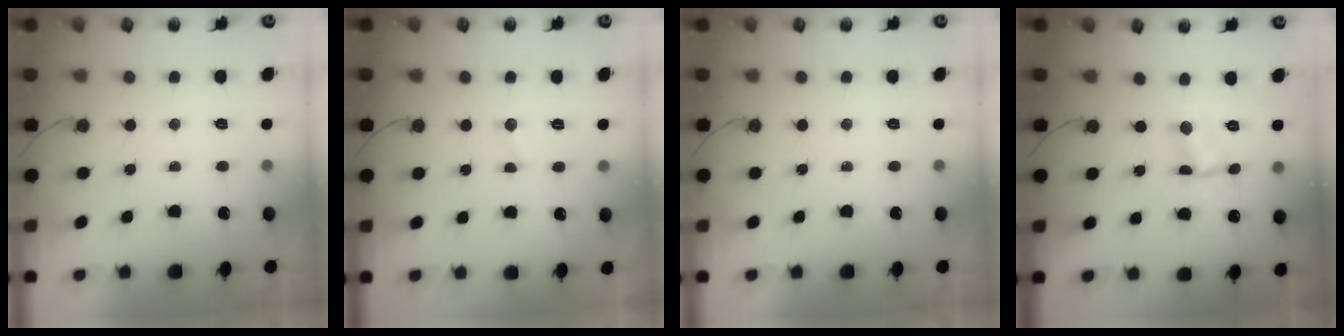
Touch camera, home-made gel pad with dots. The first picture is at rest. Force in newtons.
{"total": 1.8, "press": 1.8, "slide": 0.2}
{"total": 0.0}
{"total": 1.6, "press": 1.6, "slide": 0.3}